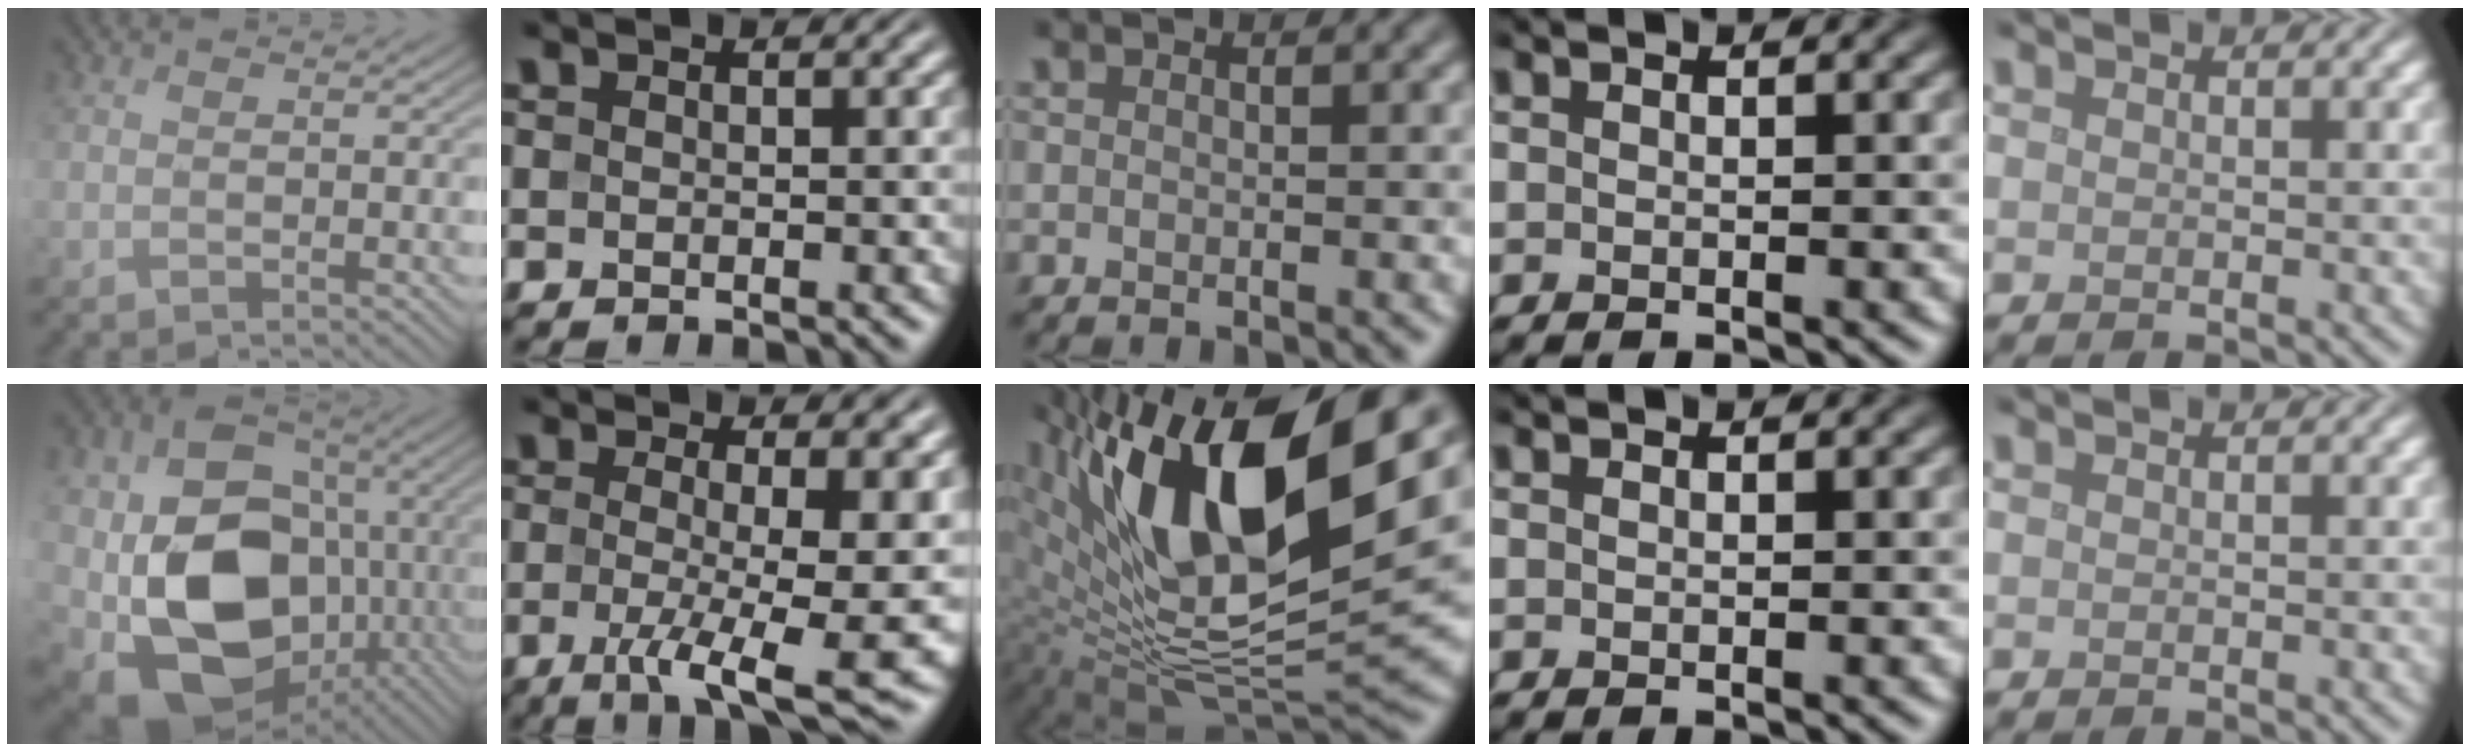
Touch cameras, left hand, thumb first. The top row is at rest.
{"thumb": {"total": 17.1, "force": [-2.6, 12.7, 11.2], "torque": [-0.219, -0.030, -0.039]}, "index": {"total": 9.5, "force": [-1.4, 2.3, 9.1], "torque": [-0.129, -0.014, -0.019]}, "middle": {"total": 16.8, "force": [6.5, 6.5, 14.0], "torque": [-0.245, -0.003, 0.114]}}